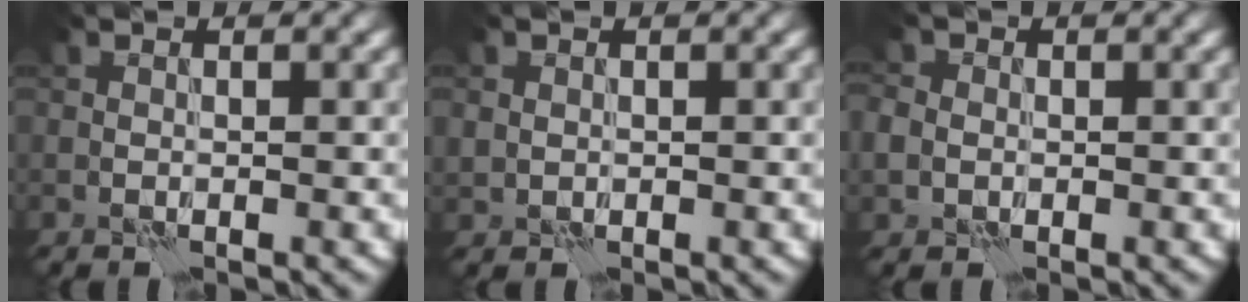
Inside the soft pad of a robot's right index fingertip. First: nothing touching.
{"total": 0.9, "force": [0.2, 0.8, 0.2], "torque": [-0.002, 0.001, 0.005]}
{"total": 3.2, "force": [-0.1, 2.8, 1.5], "torque": [-0.025, 0.012, -0.013]}